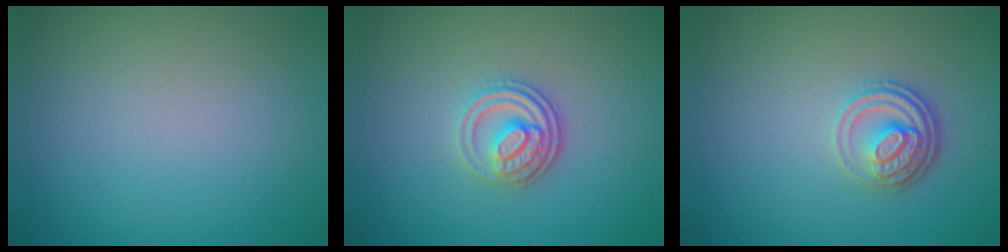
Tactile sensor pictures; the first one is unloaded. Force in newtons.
{"total": 3.3, "press": 2.7, "slide": 2.0}
{"total": 3.4, "press": 2.6, "slide": 2.3}